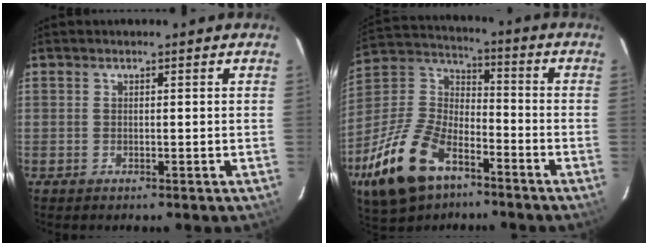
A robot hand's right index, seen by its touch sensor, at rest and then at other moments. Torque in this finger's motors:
{"motor_torque": [0.90, -0.88, 0.83, 0.21]}